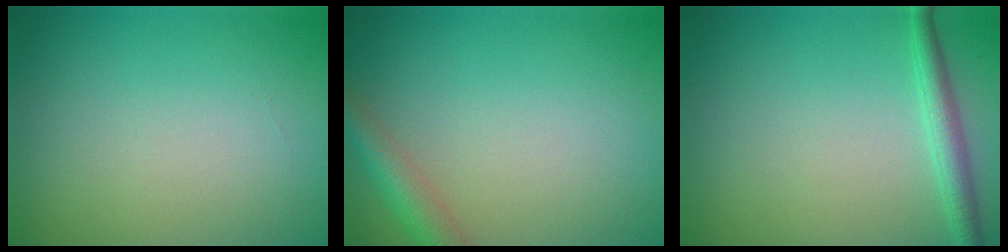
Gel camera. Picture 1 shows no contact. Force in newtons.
{"total": 3.0, "press": 3.0, "slide": 0.1}
{"total": 2.3, "press": 2.3, "slide": 0.1}